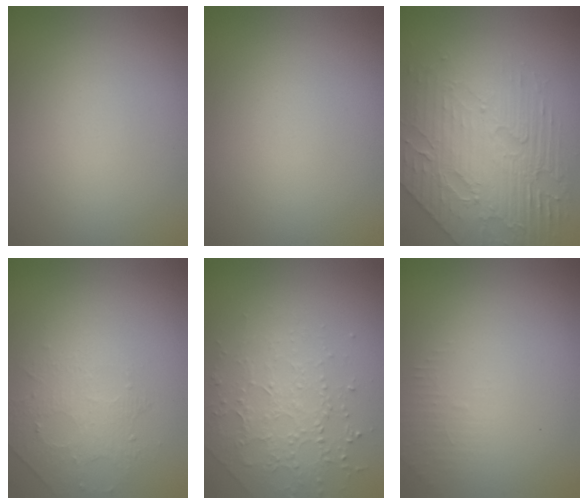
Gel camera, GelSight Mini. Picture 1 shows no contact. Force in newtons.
{"total": 0.0}
{"total": 7.0, "press": 5.4, "slide": 4.5}
{"total": 1.6, "press": 1.2, "slide": 1.0}
{"total": 2.1, "press": 1.9, "slide": 0.9}
{"total": 1.3, "press": 1.2, "slide": 0.3}